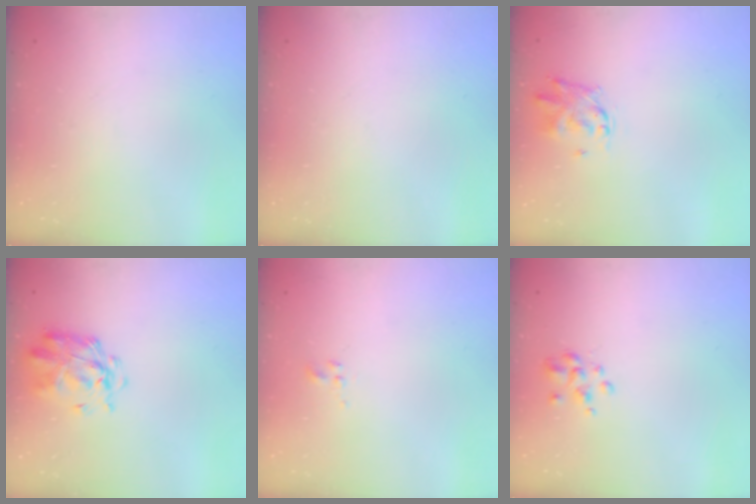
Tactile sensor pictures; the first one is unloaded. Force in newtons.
{"total": 0.0}
{"total": 2.8, "press": 2.8, "slide": 0.7}
{"total": 2.9, "press": 2.8, "slide": 0.8}
{"total": 1.0, "press": 0.8, "slide": 0.6}
{"total": 2.6, "press": 2.5, "slide": 0.8}